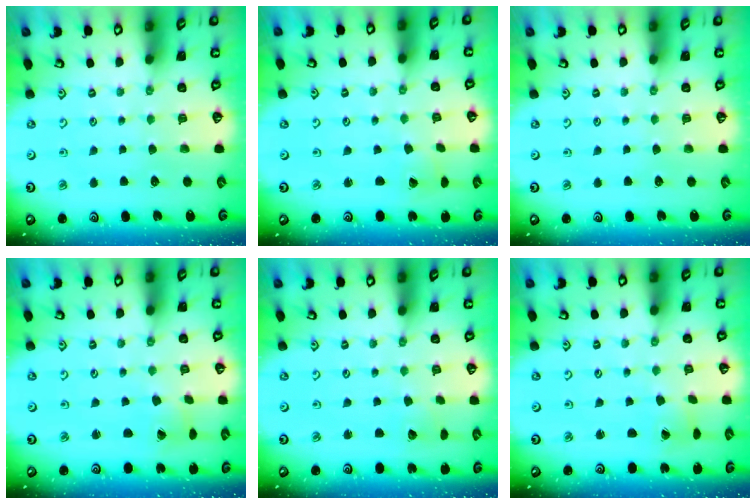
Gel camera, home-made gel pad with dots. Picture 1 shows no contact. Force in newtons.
{"total": 1.8, "press": 1.8, "slide": 0.2}
{"total": 0.0}
{"total": 1.6, "press": 1.6, "slide": 0.1}
{"total": 2.5, "press": 2.5, "slide": 0.3}
{"total": 1.6, "press": 1.5, "slide": 0.3}